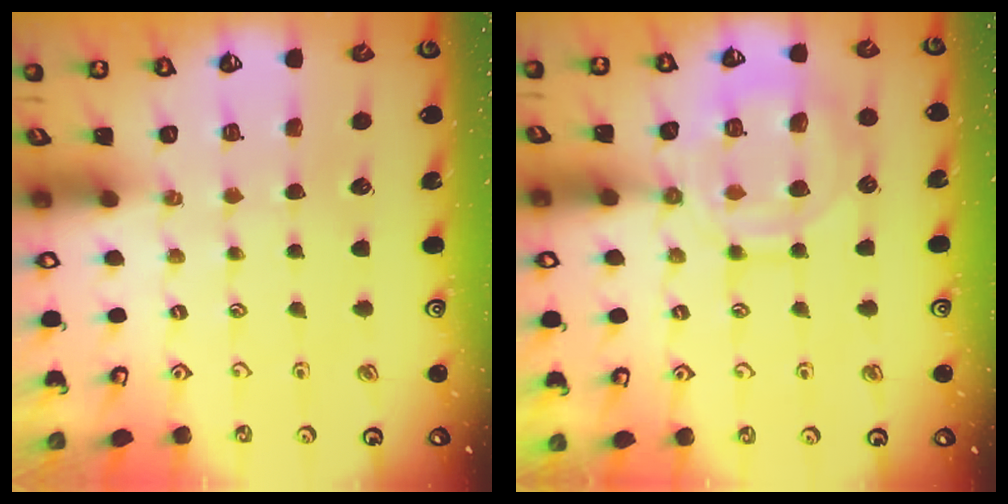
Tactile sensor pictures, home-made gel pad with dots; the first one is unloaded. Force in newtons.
{"total": 13.1, "press": 13.1, "slide": 1.2}